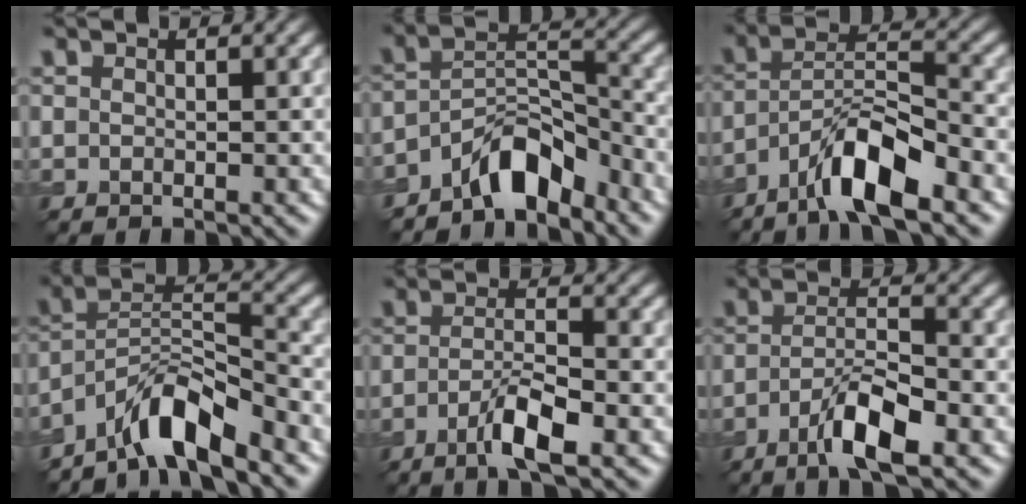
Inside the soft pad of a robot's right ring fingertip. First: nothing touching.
{"total": 6.1, "force": [-4.7, 2.4, 3.1], "torque": [-0.038, 0.009, -0.093]}
{"total": 7.4, "force": [-4.9, 1.7, 5.3], "torque": [-0.093, 0.012, -0.091]}
{"total": 6.9, "force": [-5.5, 1.5, 3.8], "torque": [-0.065, 0.008, -0.105]}
{"total": 4.3, "force": [-2.2, 0.8, 3.6], "torque": [-0.069, 0.005, -0.045]}
{"total": 5.5, "force": [-3.0, 1.2, 4.5], "torque": [-0.081, 0.007, -0.057]}